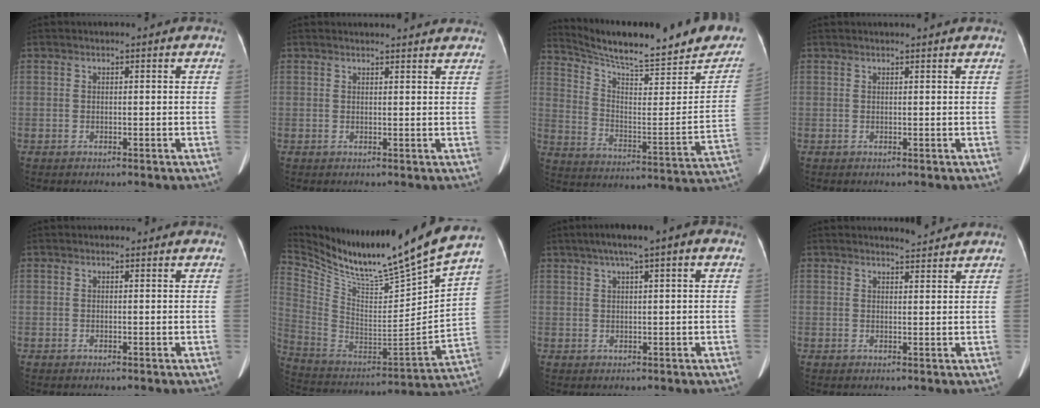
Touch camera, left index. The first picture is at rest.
{"total": 7.5, "force": [7.3, 1.0, 1.7], "torque": [-0.013, 0.013, 0.068]}
{"total": 23.2, "force": [20.5, 3.0, 10.4], "torque": [-0.164, -0.058, 0.285]}
{"total": 2.4, "force": [2.3, -0.2, 0.7], "torque": [-0.009, 0.012, 0.029]}
{"total": 0.0}
{"total": 24.2, "force": [20.8, -1.4, 12.2], "torque": [-0.228, -0.076, 0.342]}
{"total": 6.4, "force": [3.3, 0.6, 5.5], "torque": [-0.087, 0.033, 0.049]}
{"total": 2.1, "force": [2.1, -0.1, -0.1], "torque": [-0.005, -0.004, 0.033]}